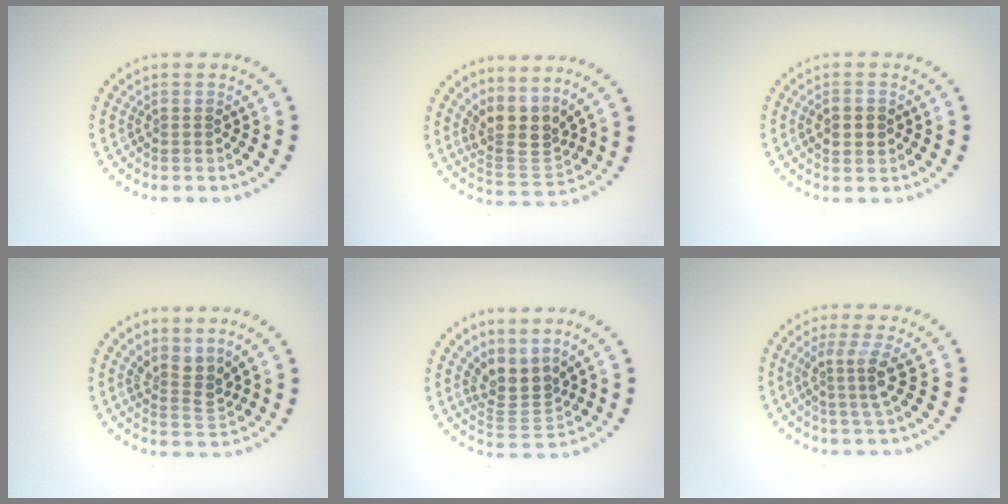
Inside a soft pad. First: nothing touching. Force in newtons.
{"total": 3.7, "press": 2.9, "slide": 2.3}
{"total": 2.2, "press": 2.2, "slide": 0.2}
{"total": 2.6, "press": 2.0, "slide": 1.7}
{"total": 3.4, "press": 2.5, "slide": 2.2}
{"total": 3.0, "press": 2.2, "slide": 2.0}